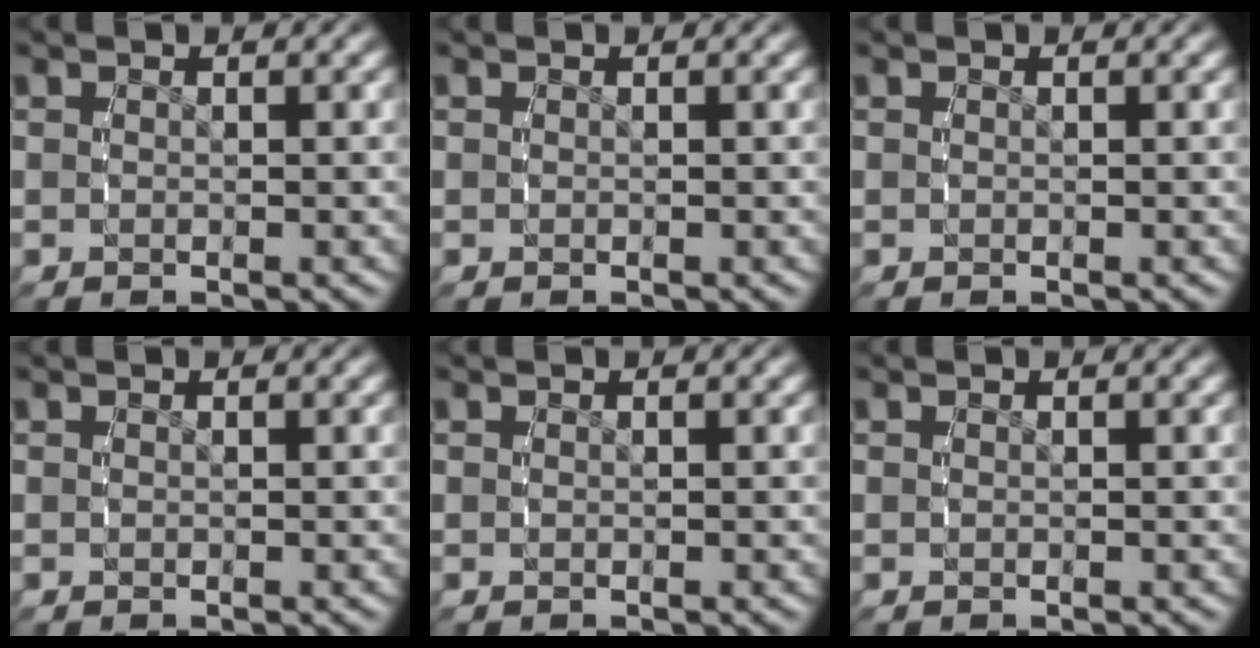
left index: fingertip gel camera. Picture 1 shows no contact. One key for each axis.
{"total": 0.0}
{"total": 0.0}
{"total": 0.0}
{"total": 0.0}
{"total": 0.0}